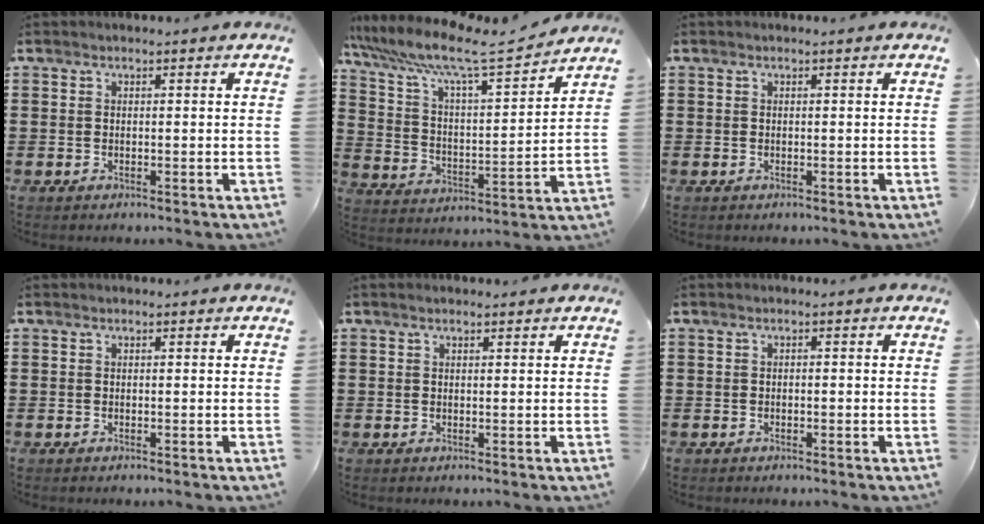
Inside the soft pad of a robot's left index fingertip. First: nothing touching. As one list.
[{"total": 8.8, "force": [7.2, 0.8, 5.0], "torque": [-0.126, -0.045, 0.115]}, {"total": 0.0}, {"total": 0.0}, {"total": 0.7, "force": [0.6, 0.2, 0.4], "torque": [-0.008, 0.002, 0.012]}, {"total": 0.6, "force": [-0.5, 0.3, 0.3], "torque": [-0.008, -0.002, -0.009]}]